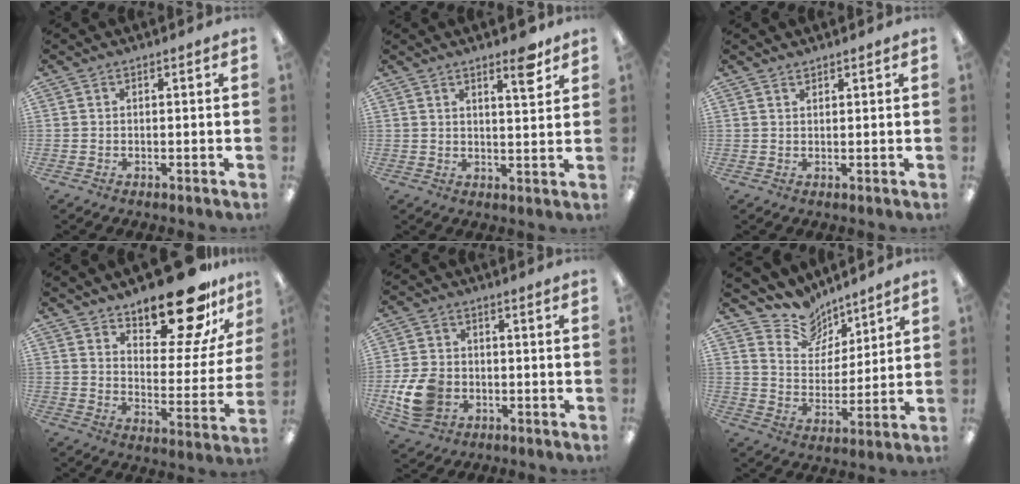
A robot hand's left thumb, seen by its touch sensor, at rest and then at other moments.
{"total": 6.2, "force": [4.4, 1.3, 4.2], "torque": [-0.047, -0.027, 0.065]}
{"total": 1.1, "force": [1.1, 0.2, 0.0], "torque": [-0.002, -0.002, 0.022]}
{"total": 19.9, "force": [15.8, 6.8, 9.9], "torque": [-0.140, -0.112, 0.266]}
{"total": 10.2, "force": [-2.7, 7.8, 5.9], "torque": [-0.134, 0.009, -0.048]}
{"total": 11.4, "force": [9.7, 5.8, 1.7], "torque": [-0.043, -0.076, 0.183]}